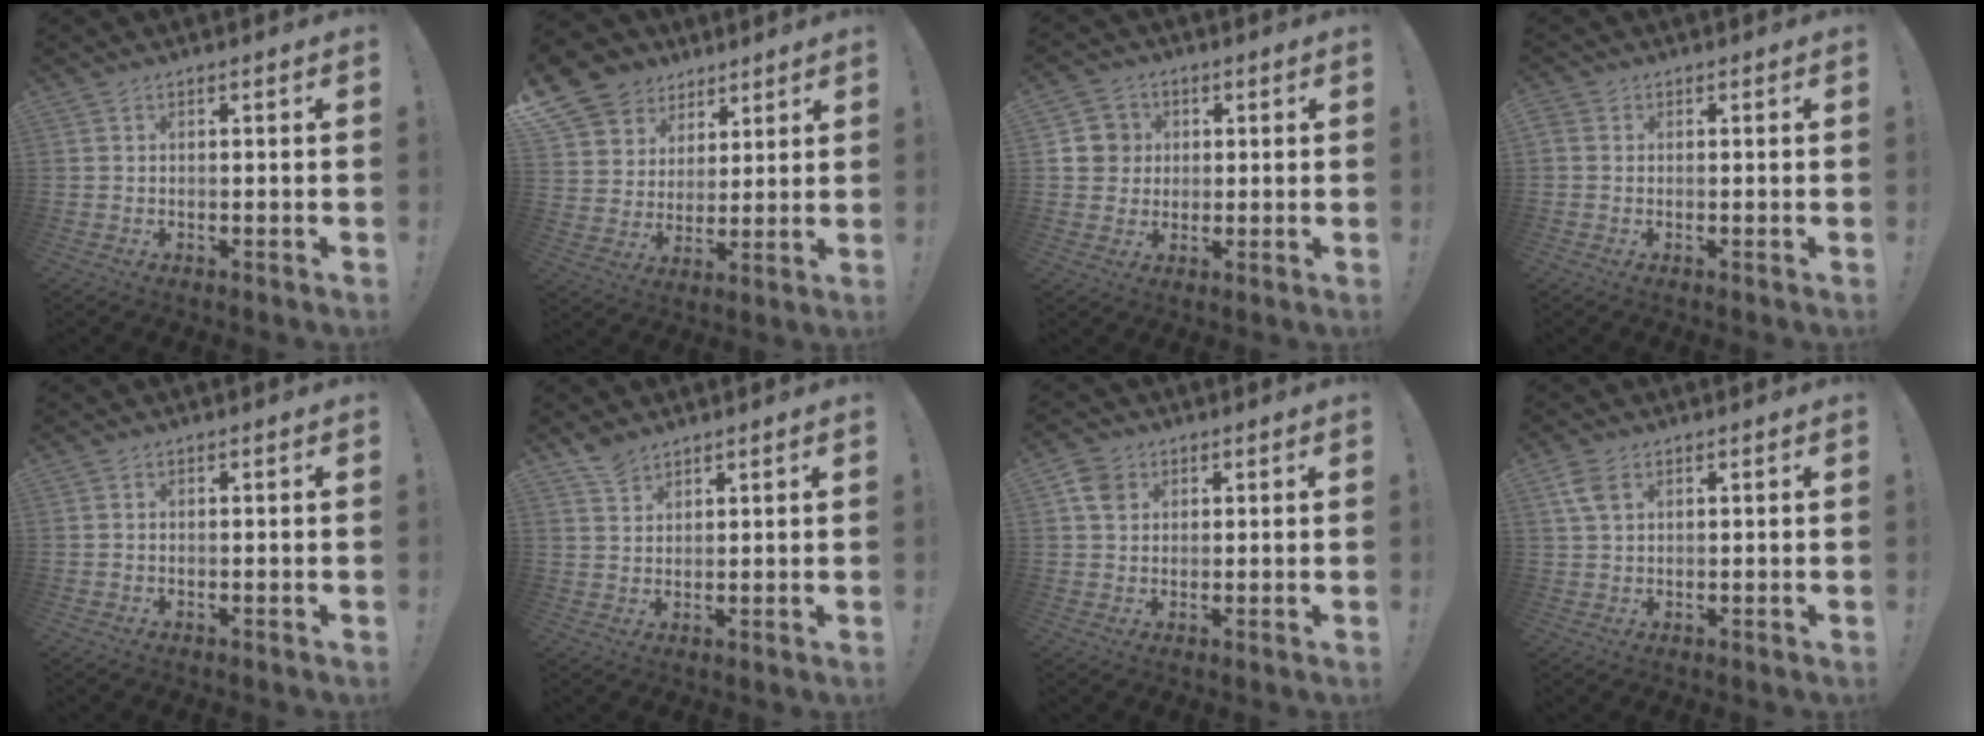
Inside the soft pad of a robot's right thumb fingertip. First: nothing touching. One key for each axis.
{"total": 12.0, "fx": 6.9, "fy": 9.3, "fz": 3.1, "tx": -0.055, "ty": -0.048, "tz": 0.141}
{"total": 7.0, "fx": 1.2, "fy": 6.8, "fz": 1.2, "tx": -0.013, "ty": -0.003, "tz": 0.026}
{"total": 1.2, "fx": 0.2, "fy": 1.0, "fz": 0.7, "tx": -0.015, "ty": 0.003, "tz": 0.004}
{"total": 0.0}
{"total": 4.8, "fx": 3.9, "fy": 2.2, "fz": 1.6, "tx": -0.028, "ty": -0.020, "tz": 0.076}
{"total": 5.3, "fx": 2.1, "fy": 4.3, "fz": 2.2, "tx": -0.035, "ty": 0.004, "tz": 0.042}
{"total": 5.0, "fx": 2.2, "fy": 2.9, "fz": 3.4, "tx": -0.061, "ty": 0.000, "tz": 0.042}